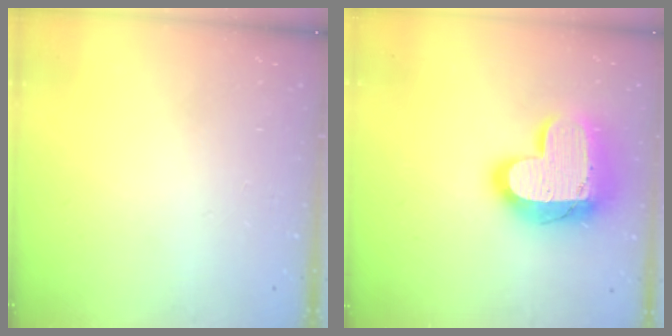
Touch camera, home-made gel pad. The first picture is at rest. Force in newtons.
{"total": 20.0, "press": 20.0, "slide": 1.6}